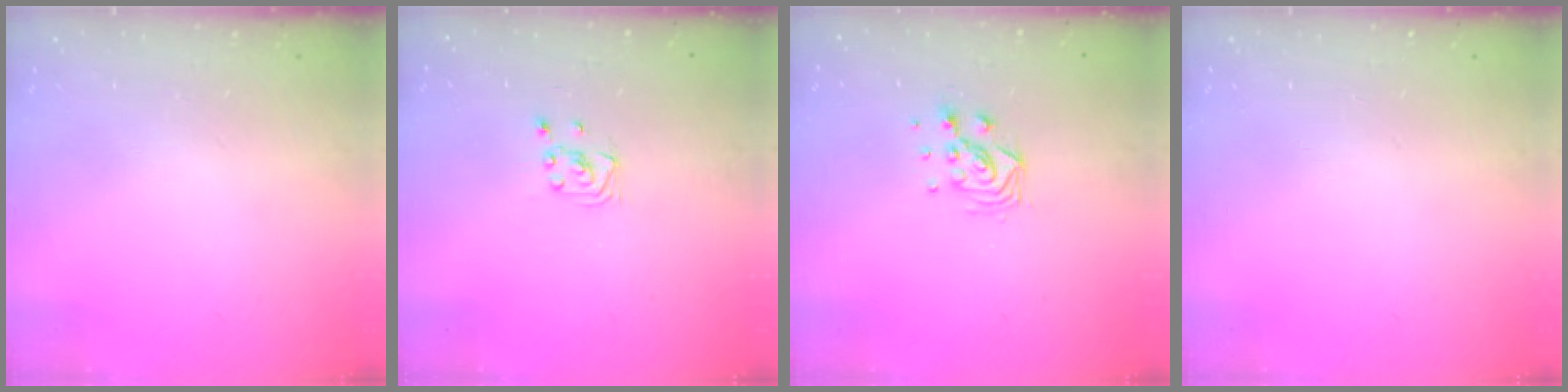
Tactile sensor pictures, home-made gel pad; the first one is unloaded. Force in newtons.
{"total": 2.0, "press": 2.0, "slide": 0.1}
{"total": 7.9, "press": 7.9, "slide": 0.5}
{"total": 0.0}